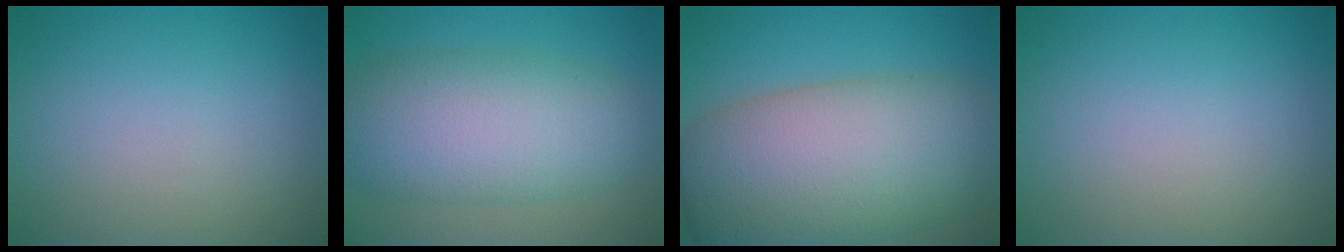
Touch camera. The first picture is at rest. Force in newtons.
{"total": 9.5, "press": 9.5, "slide": 0.3}
{"total": 13.6, "press": 13.6, "slide": 0.7}
{"total": 0.0}